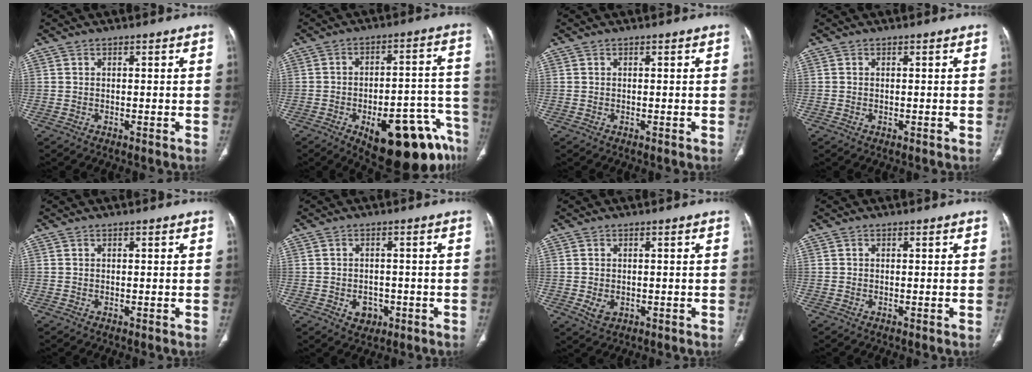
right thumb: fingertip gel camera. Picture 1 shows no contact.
{"total": 20.9, "force": [-11.5, 7.9, 15.6], "torque": [-0.130, 0.074, -0.147]}
{"total": 0.0}
{"total": 0.0}
{"total": 0.0}
{"total": 3.9, "force": [-1.4, 3.1, 1.9], "torque": [-0.012, 0.007, -0.010]}
{"total": 2.9, "force": [-0.5, 2.1, 1.8], "torque": [-0.033, -0.001, 0.000]}
{"total": 0.0}